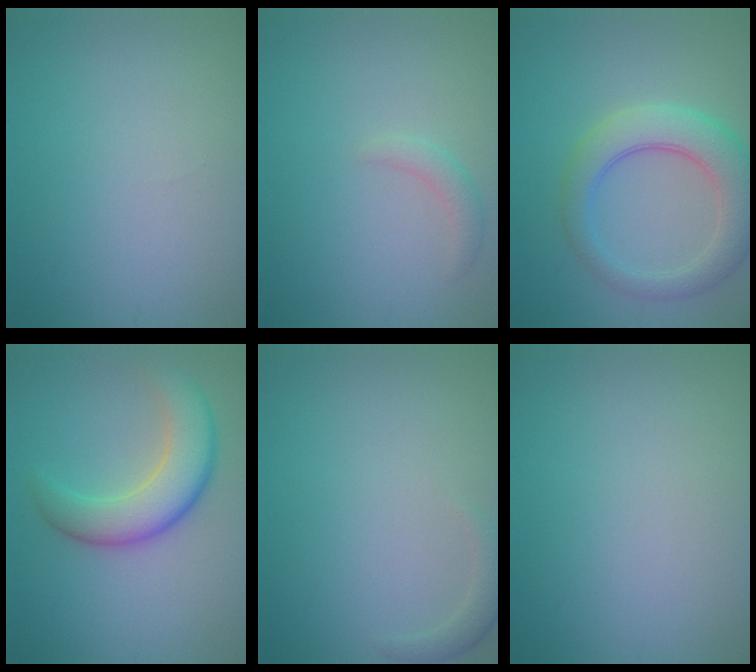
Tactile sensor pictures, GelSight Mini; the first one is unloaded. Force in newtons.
{"total": 1.3, "press": 1.3, "slide": 0.1}
{"total": 5.4, "press": 5.4, "slide": 0.3}
{"total": 5.7, "press": 5.7, "slide": 0.3}
{"total": 1.2, "press": 1.2, "slide": 0.2}
{"total": 0.0}